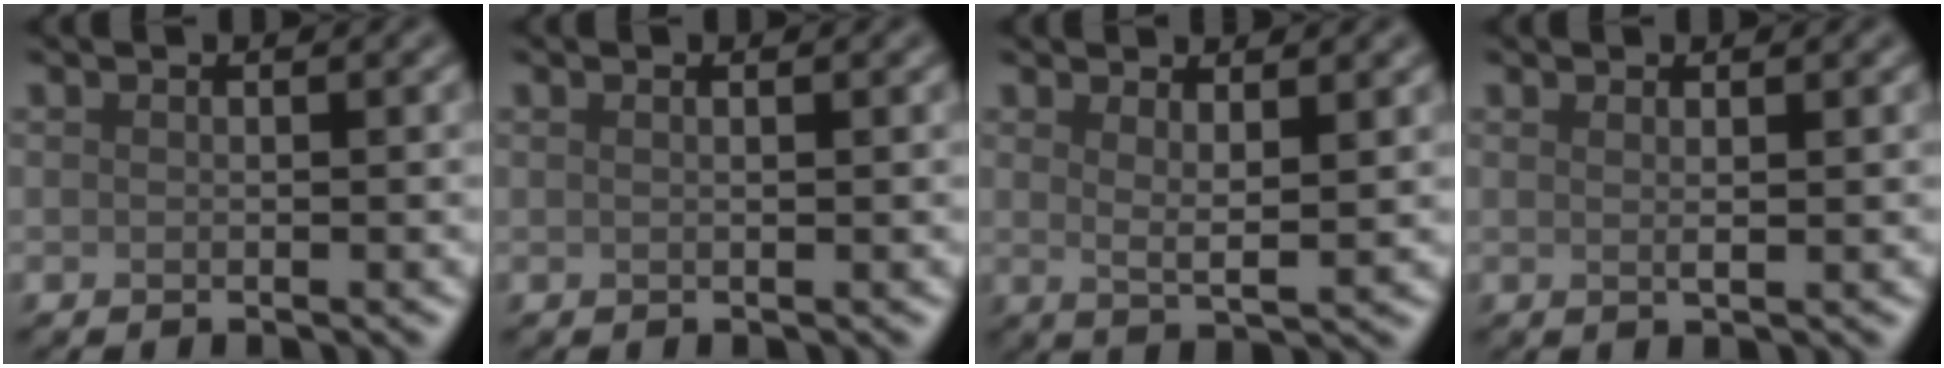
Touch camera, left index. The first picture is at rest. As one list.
[{"total": 1.1, "force": [0.6, 0.4, 0.8], "torque": [-0.004, -0.003, -0.001]}, {"total": 2.5, "force": [1.4, 0.6, 2.0], "torque": [-0.030, -0.009, 0.023]}, {"total": 1.2, "force": [0.5, 0.3, 1.1], "torque": [-0.016, 0.000, 0.003]}]